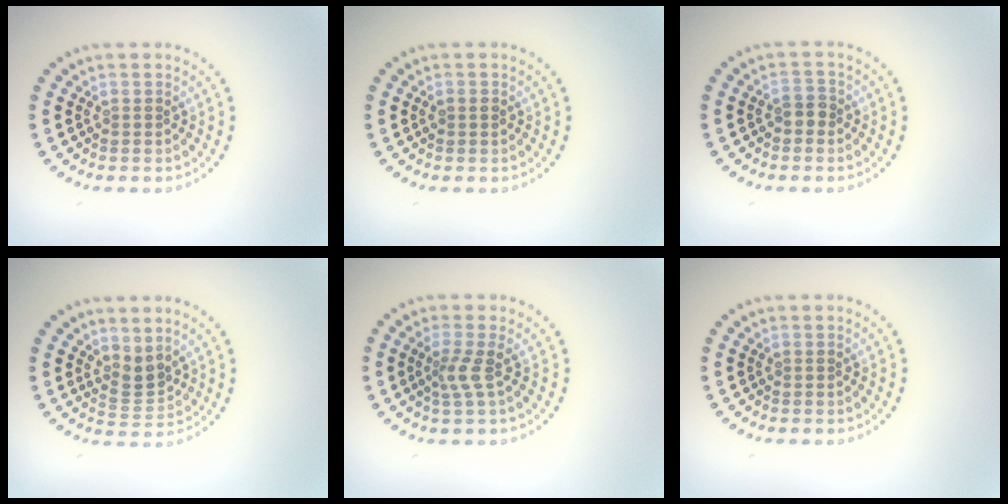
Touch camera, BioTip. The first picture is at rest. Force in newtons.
{"total": 1.1, "press": 1.1, "slide": 0.0}
{"total": 1.4, "press": 1.3, "slide": 0.5}
{"total": 2.2, "press": 1.5, "slide": 1.6}
{"total": 2.0, "press": 1.4, "slide": 1.4}
{"total": 0.0}